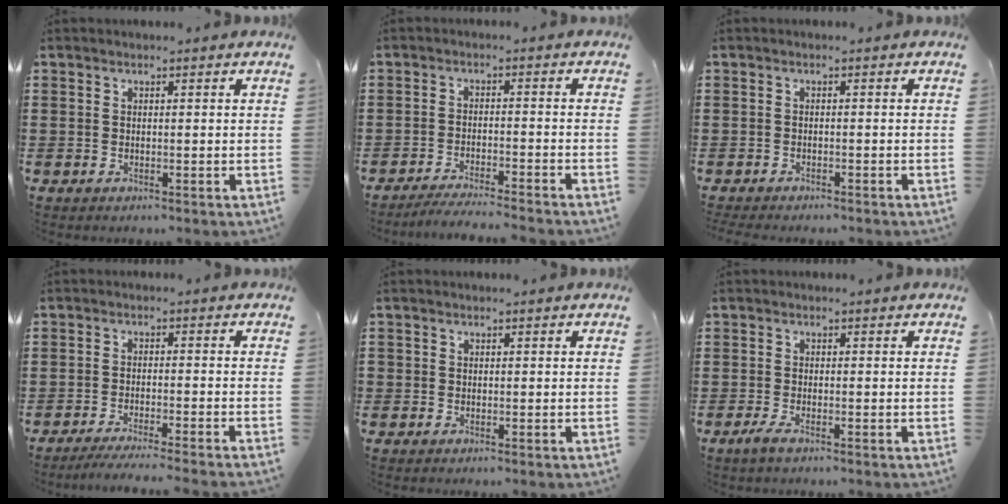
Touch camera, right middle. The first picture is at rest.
{"total": 3.4, "force": [-3.3, -0.2, 1.0], "torque": [-0.017, -0.001, -0.066]}
{"total": 1.0, "force": [-1.0, 0.1, 0.1], "torque": [-0.004, 0.001, -0.021]}
{"total": 3.2, "force": [-2.9, -0.4, 1.2], "torque": [-0.020, -0.002, -0.058]}
{"total": 0.6, "force": [-0.1, 0.6, 0.1], "torque": [-0.001, 0.005, -0.003]}
{"total": 1.5, "force": [-0.8, 0.2, 1.2], "torque": [-0.029, -0.005, -0.017]}